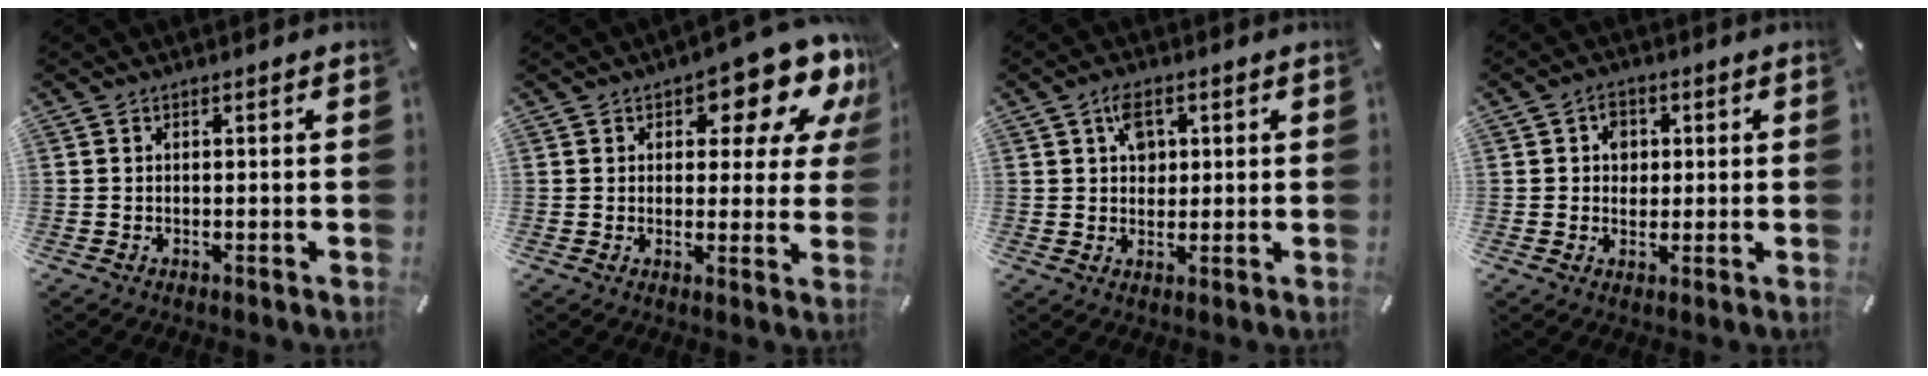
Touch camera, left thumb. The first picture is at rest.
{"total": 12.5, "force": [7.5, 6.0, 8.0], "torque": [-0.094, -0.052, 0.123]}
{"total": 5.3, "force": [1.8, 4.1, 2.9], "torque": [-0.042, 0.000, 0.028]}
{"total": 4.2, "force": [0.7, 3.8, 1.7], "torque": [-0.017, 0.001, 0.006]}